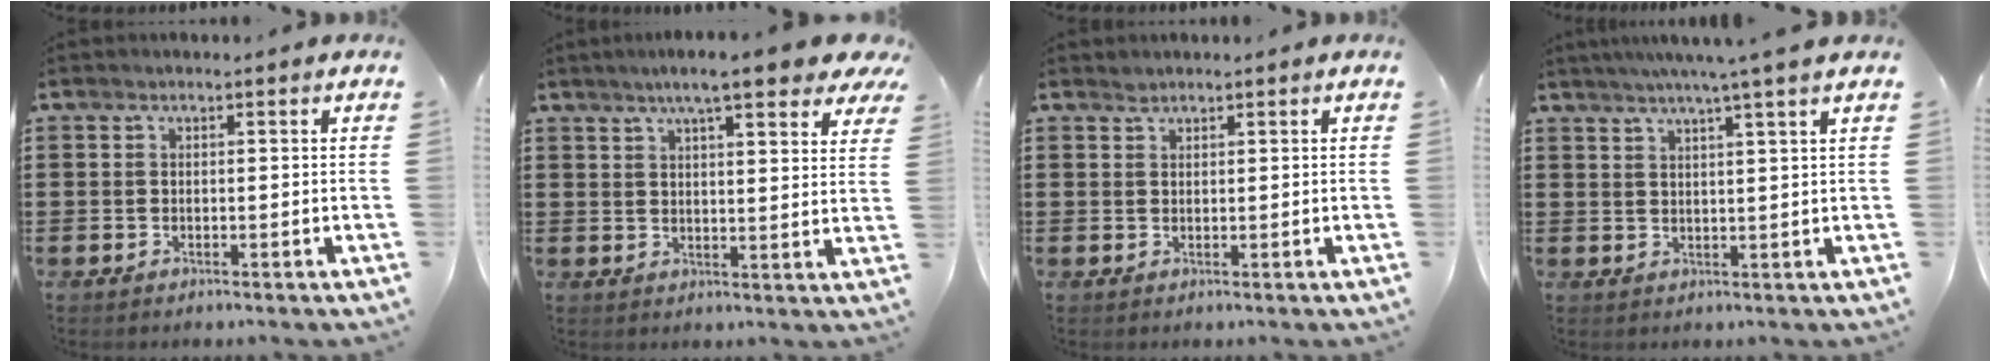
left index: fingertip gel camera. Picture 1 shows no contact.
{"total": 7.8, "force": [6.2, 0.9, 4.6], "torque": [-0.091, -0.014, 0.107]}
{"total": 0.9, "force": [0.9, 0.2, 0.1], "torque": [-0.004, 0.000, 0.018]}
{"total": 4.1, "force": [3.1, -1.0, 2.5], "torque": [-0.055, -0.009, 0.052]}